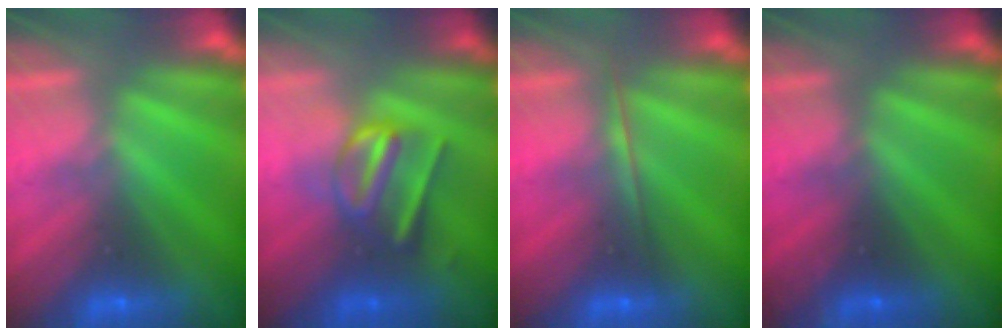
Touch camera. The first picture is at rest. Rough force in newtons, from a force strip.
{"total": 3.0}
{"total": 1.7}
{"total": 2.4}